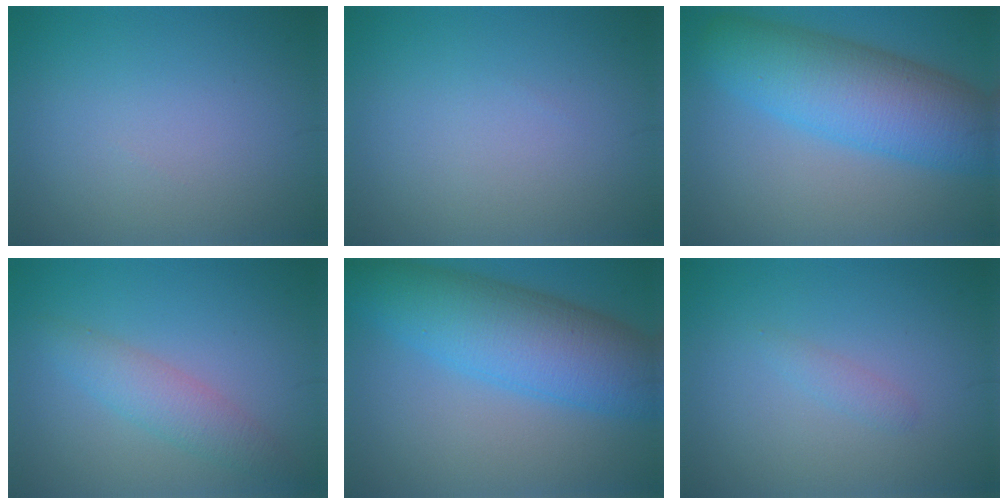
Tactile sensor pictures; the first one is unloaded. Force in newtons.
{"total": 0.0}
{"total": 9.2, "press": 9.2, "slide": 0.1}
{"total": 2.9, "press": 2.9, "slide": 0.1}
{"total": 9.4, "press": 9.4, "slide": 0.3}
{"total": 0.9, "press": 0.9, "slide": 0.0}